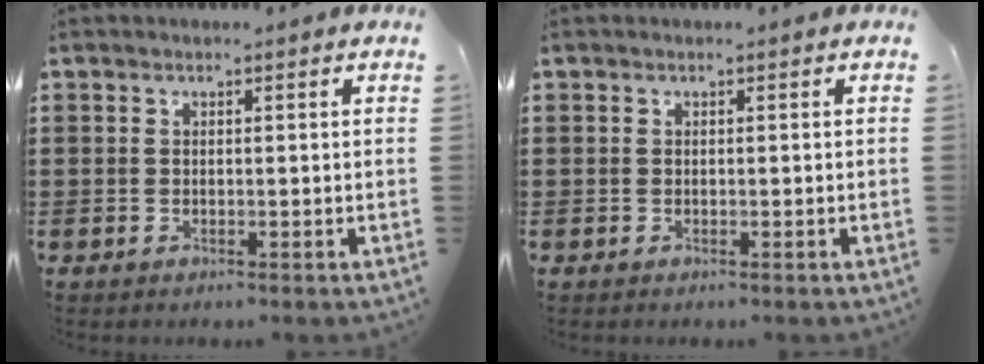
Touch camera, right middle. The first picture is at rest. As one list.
[{"total": 0.0}]